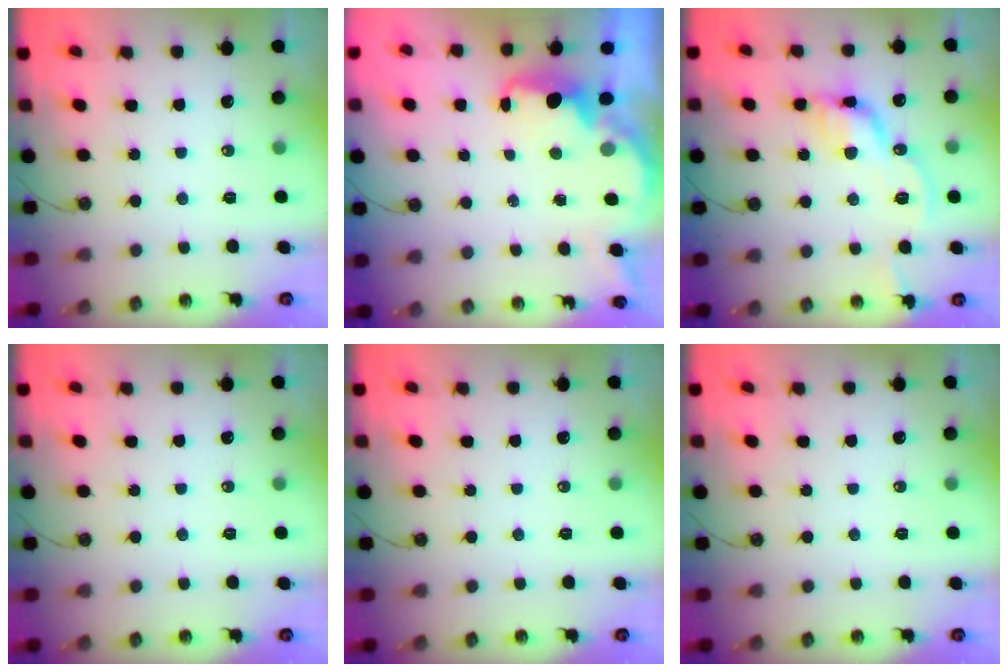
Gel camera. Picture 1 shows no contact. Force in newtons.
{"total": 2.3, "press": 2.2, "slide": 0.8}
{"total": 11.2, "press": 11.1, "slide": 1.2}
{"total": 0.0}
{"total": 0.0}
{"total": 0.0}